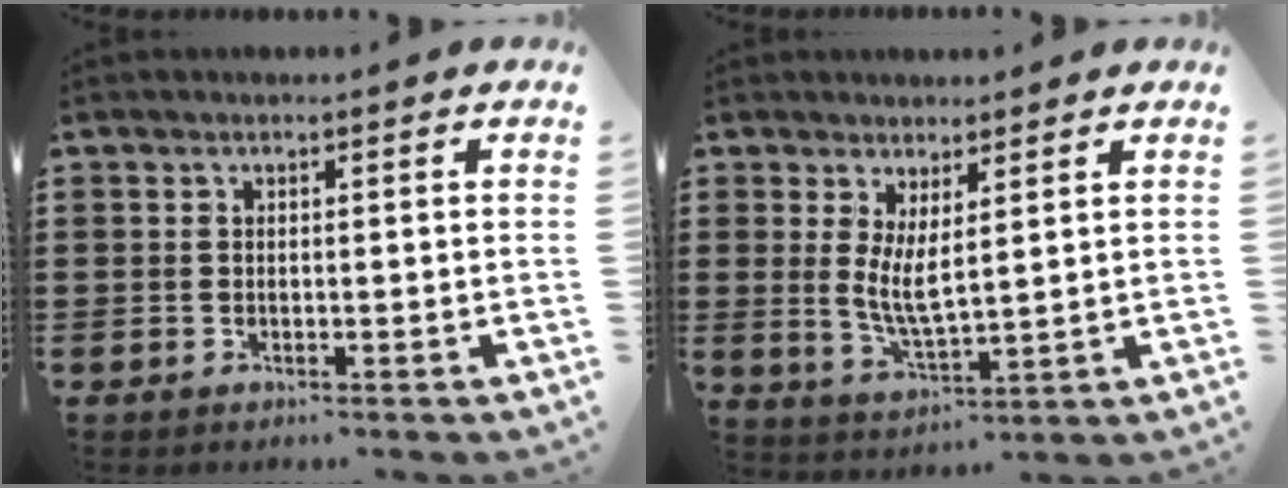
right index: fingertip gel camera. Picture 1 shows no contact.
{"total": 5.1, "force": [1.4, 1.5, 4.6], "torque": [-0.101, -0.010, 0.027]}